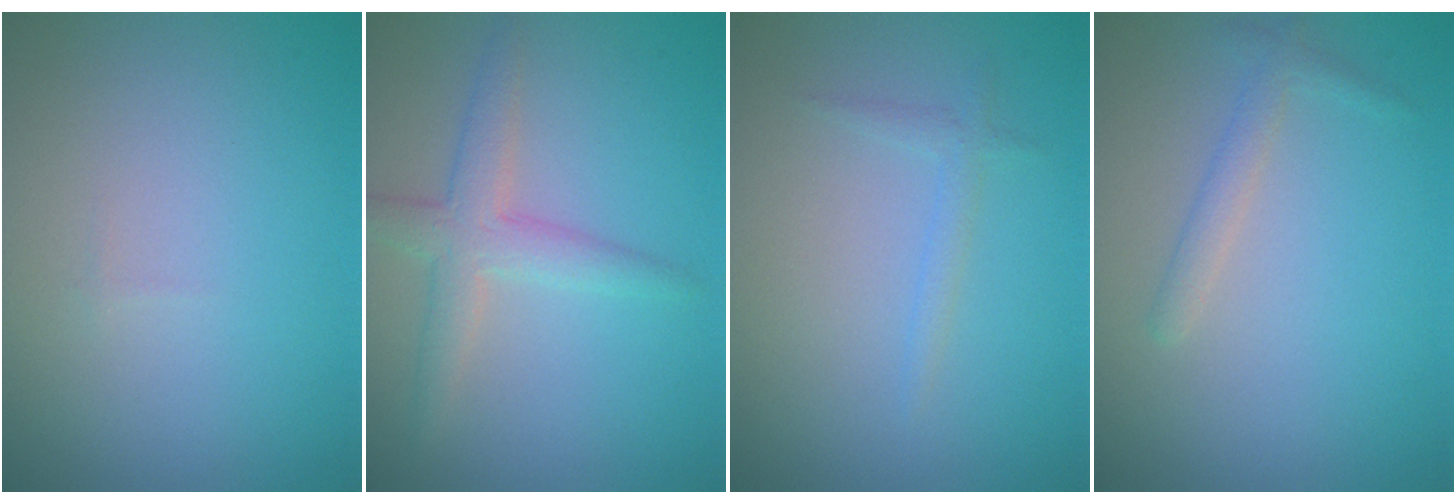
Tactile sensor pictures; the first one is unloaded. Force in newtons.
{"total": 3.2, "press": 3.2, "slide": 0.0}
{"total": 1.0, "press": 1.0, "slide": 0.1}
{"total": 1.5, "press": 1.5, "slide": 0.1}